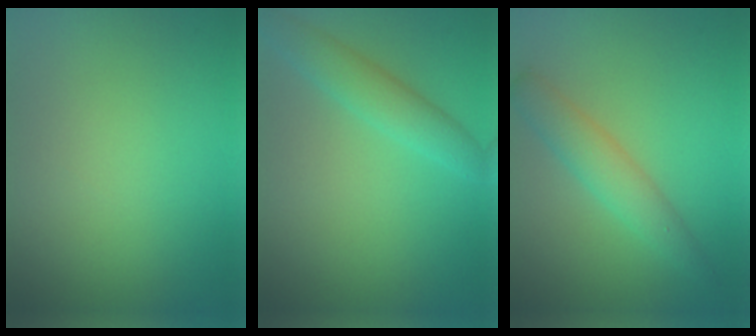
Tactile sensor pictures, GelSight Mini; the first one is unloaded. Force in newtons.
{"total": 3.0, "press": 3.0, "slide": 0.1}
{"total": 3.1, "press": 3.1, "slide": 0.1}